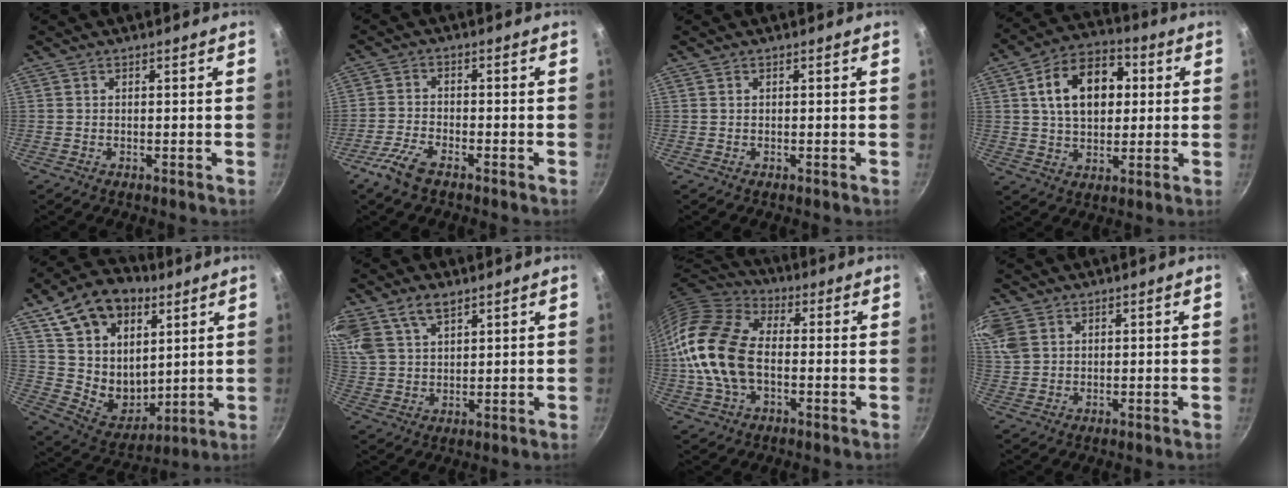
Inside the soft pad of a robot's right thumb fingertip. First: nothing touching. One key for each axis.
{"total": 5.3, "fx": -3.6, "fy": 1.8, "fz": 3.4, "tx": -0.081, "ty": 0.020, "tz": -0.078}
{"total": 0.0}
{"total": 15.2, "fx": 3.0, "fy": 10.2, "fz": 10.8, "tx": -0.142, "ty": 0.016, "tz": 0.039}
{"total": 20.9, "fx": 9.5, "fy": 14.7, "fz": 11.4, "tx": -0.155, "ty": -0.039, "tz": 0.179}
{"total": 13.1, "fx": 7.9, "fy": 7.8, "fz": 7.0, "tx": -0.154, "ty": 0.011, "tz": 0.163}
{"total": 17.6, "fx": -1.4, "fy": 11.5, "fz": 13.3, "tx": -0.250, "ty": 0.030, "tz": -0.041}
{"total": 9.1, "fx": 3.9, "fy": 6.8, "fz": 4.7, "tx": -0.108, "ty": 0.016, "tz": 0.082}